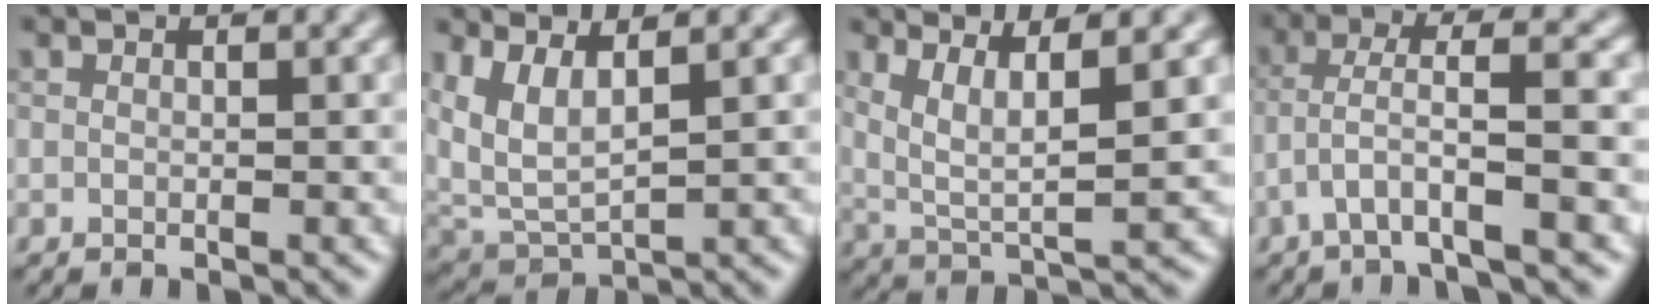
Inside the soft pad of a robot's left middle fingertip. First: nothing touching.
{"total": 4.8, "force": [2.3, 2.3, 3.5], "torque": [-0.098, -0.014, 0.047]}
{"total": 5.2, "force": [2.4, 1.6, 4.3], "torque": [-0.088, -0.014, 0.046]}
{"total": 4.5, "force": [-1.7, 0.6, 4.2], "torque": [-0.087, 0.004, -0.044]}